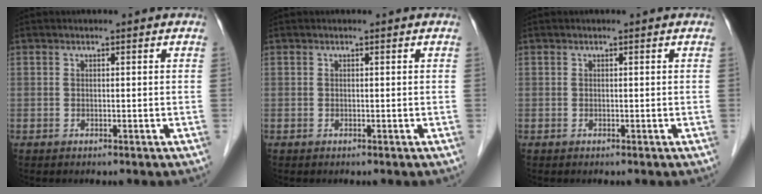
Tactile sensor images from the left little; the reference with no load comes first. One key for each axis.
{"total": 0.0}
{"total": 0.0}